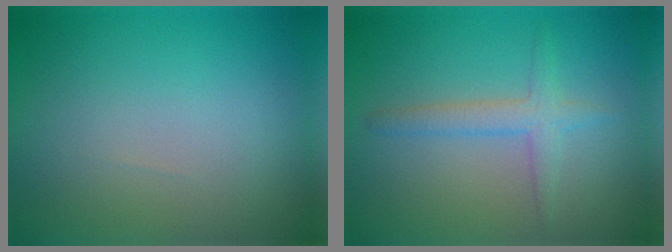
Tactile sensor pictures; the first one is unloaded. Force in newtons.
{"total": 2.3, "press": 2.3, "slide": 0.1}